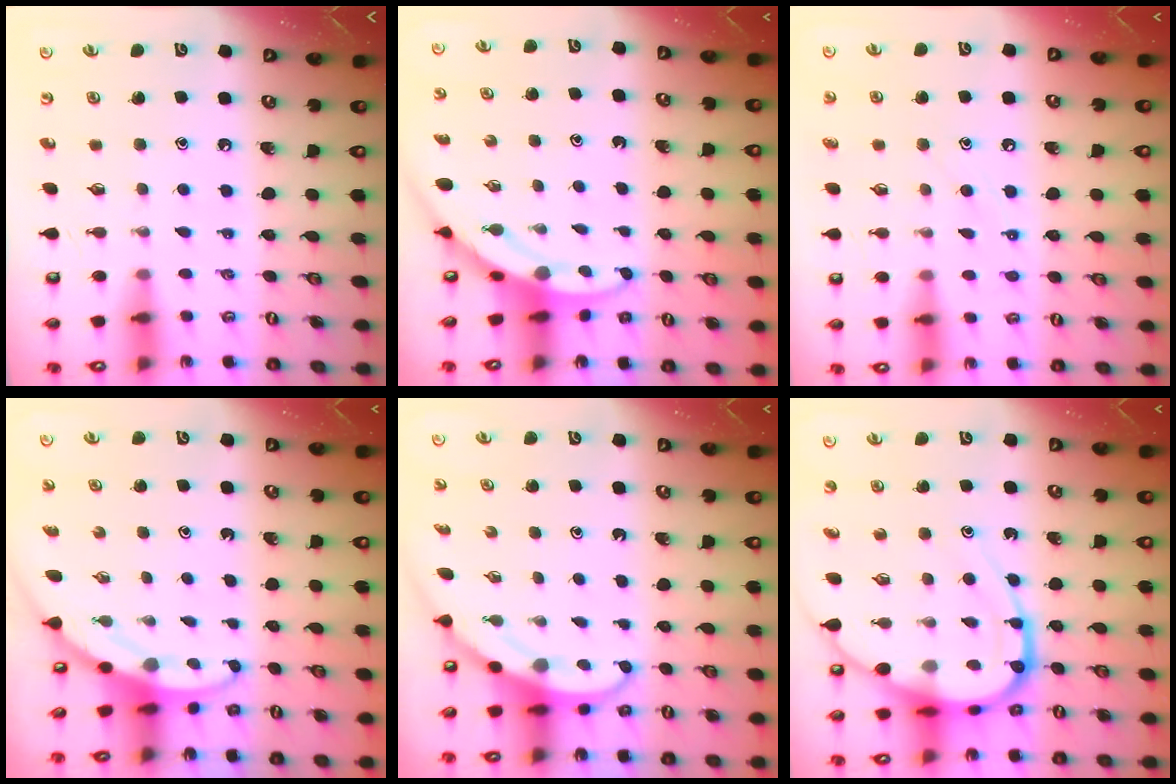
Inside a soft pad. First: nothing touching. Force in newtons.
{"total": 2.8, "press": 2.8, "slide": 0.3}
{"total": 7.5, "press": 7.5, "slide": 0.7}
{"total": 3.5, "press": 3.5, "slide": 0.1}
{"total": 3.7, "press": 3.7, "slide": 0.4}
{"total": 14.5, "press": 14.4, "slide": 1.6}